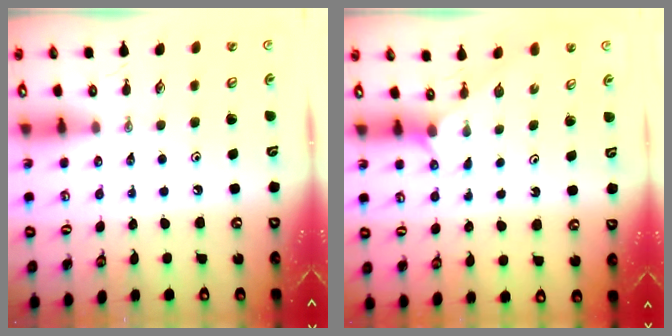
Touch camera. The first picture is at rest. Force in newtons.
{"total": 1.2, "press": 1.2, "slide": 0.2}